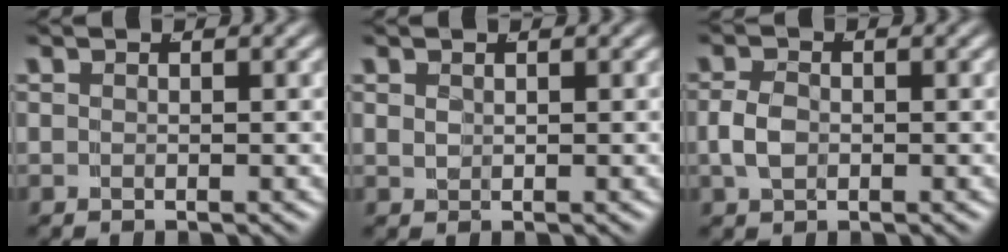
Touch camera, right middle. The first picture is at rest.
{"total": 0.6, "force": [0.4, 0.1, 0.4], "torque": [-0.012, -0.009, 0.021]}
{"total": 1.9, "force": [-0.4, 1.1, 1.5], "torque": [-0.037, -0.007, 0.003]}